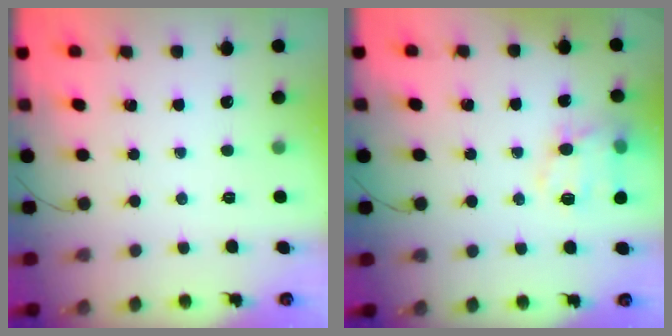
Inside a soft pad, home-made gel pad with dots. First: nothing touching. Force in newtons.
{"total": 11.7, "press": 11.6, "slide": 1.2}